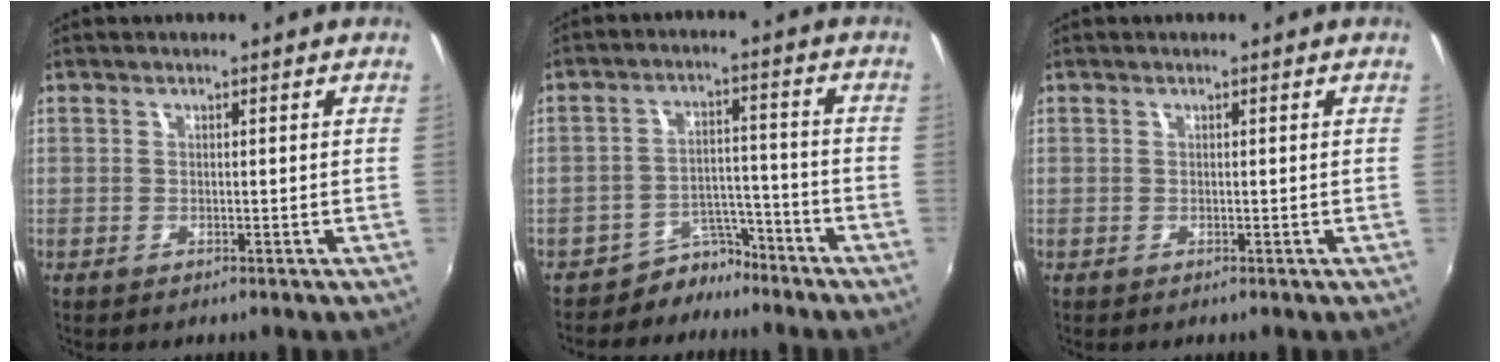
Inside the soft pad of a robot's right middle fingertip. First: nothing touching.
{"total": 5.9, "force": [-5.1, 2.9, 0.4], "torque": [-0.004, 0.024, -0.081]}
{"total": 0.0}